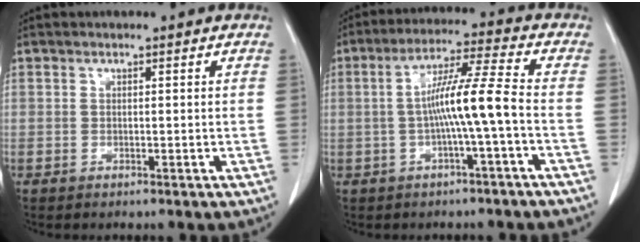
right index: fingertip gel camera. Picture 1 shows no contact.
{"total": 8.5, "force": [-1.5, -1.0, 8.4], "torque": [-0.154, 0.015, -0.027]}